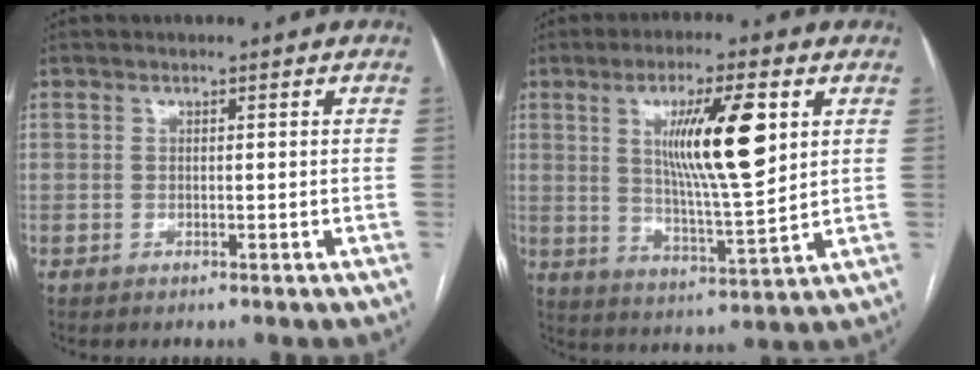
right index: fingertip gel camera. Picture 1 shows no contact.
{"total": 13.0, "force": [4.0, 1.6, 12.2], "torque": [-0.214, -0.003, 0.072]}